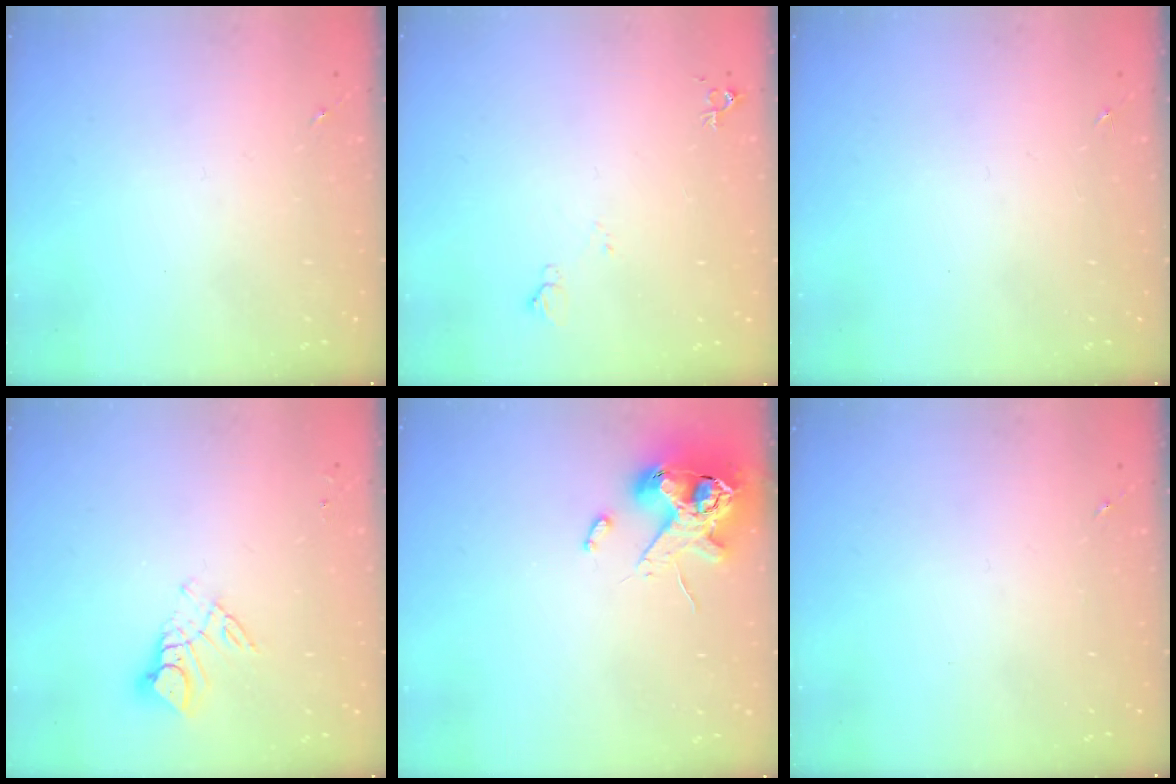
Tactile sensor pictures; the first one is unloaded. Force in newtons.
{"total": 5.2, "press": 5.1, "slide": 1.1}
{"total": 0.0}
{"total": 8.8, "press": 8.8, "slide": 0.8}
{"total": 12.3, "press": 12.1, "slide": 1.9}
{"total": 0.0}